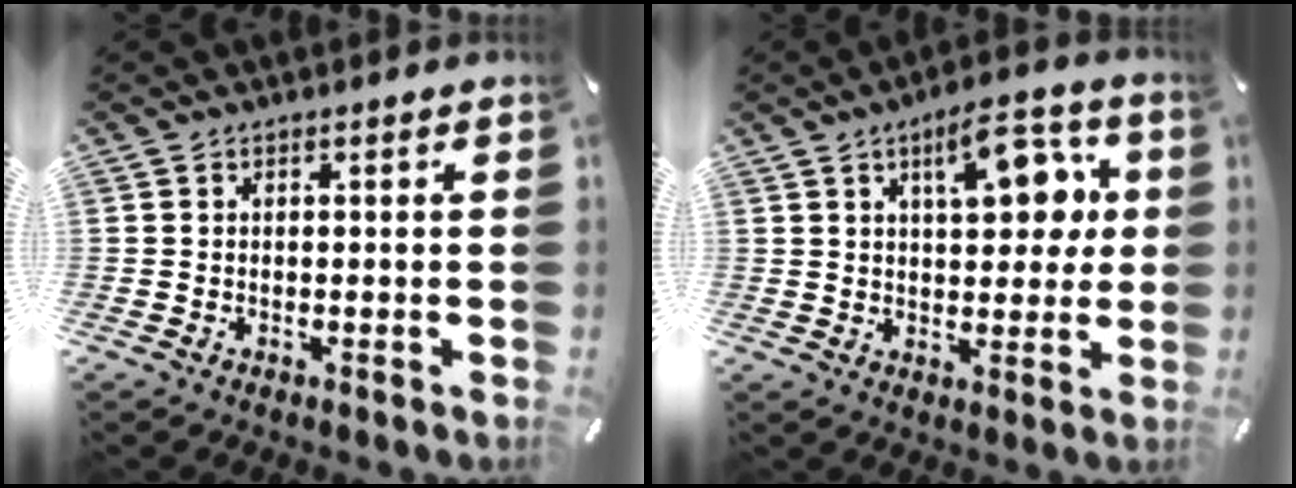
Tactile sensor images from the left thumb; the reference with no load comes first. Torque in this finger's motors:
{"motor_torque": [0.41, 0.41, 0.42, -0.11, 0.09]}